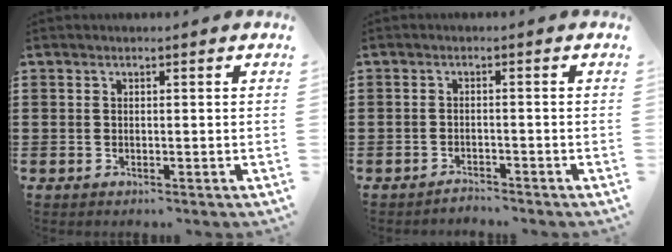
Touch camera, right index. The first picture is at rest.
{"total": 1.5, "force": [-1.5, 0.1, 0.0], "torque": [-0.006, 0.003, -0.031]}